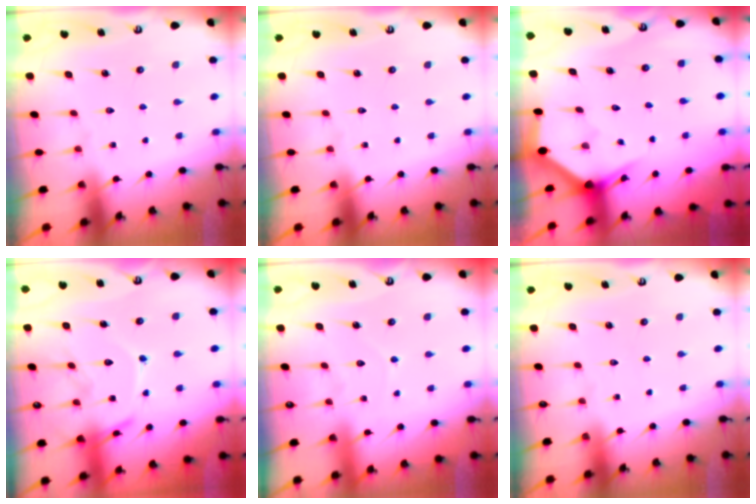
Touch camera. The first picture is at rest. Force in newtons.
{"total": 0.0}
{"total": 2.9, "press": 2.9, "slide": 0.1}
{"total": 13.8, "press": 13.8, "slide": 1.3}
{"total": 3.7, "press": 3.7, "slide": 0.3}
{"total": 0.0}